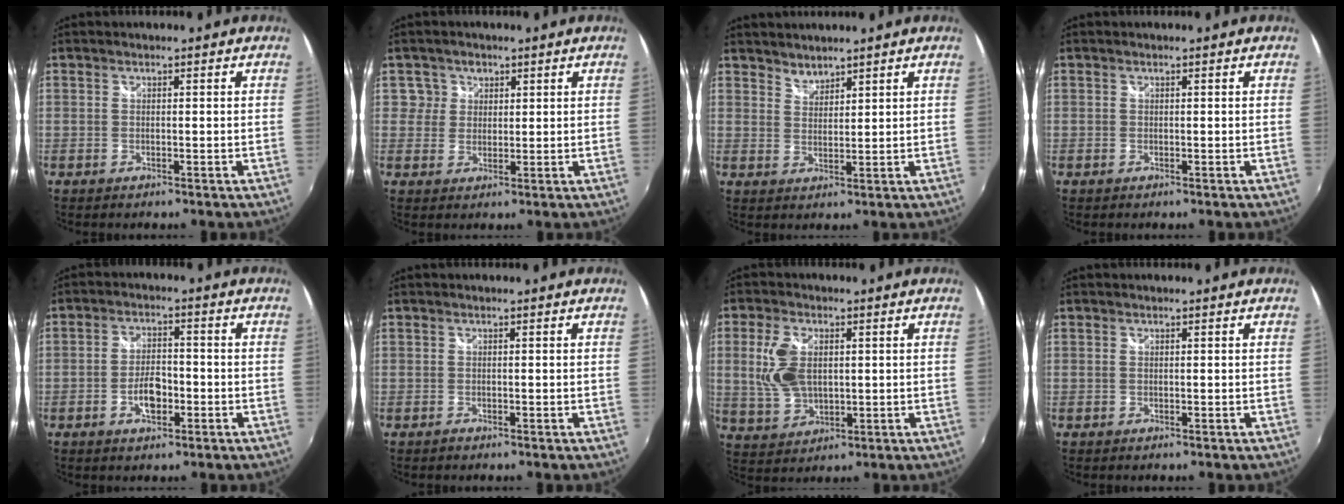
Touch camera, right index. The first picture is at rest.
{"total": 3.4, "force": [1.1, 3.2, 0.1], "torque": [0.017, 0.018, 0.015]}
{"total": 2.8, "force": [2.6, 0.9, 0.2], "torque": [0.003, 0.002, 0.048]}
{"total": 0.0}
{"total": 5.7, "force": [-2.1, 2.9, 4.4], "torque": [-0.086, 0.004, -0.034]}
{"total": 0.6, "force": [-0.5, 0.3, 0.1], "torque": [-0.003, -0.001, -0.010]}
{"total": 9.4, "force": [1.5, 5.8, 7.2], "torque": [-0.152, 0.004, 0.037]}
{"total": 0.0}